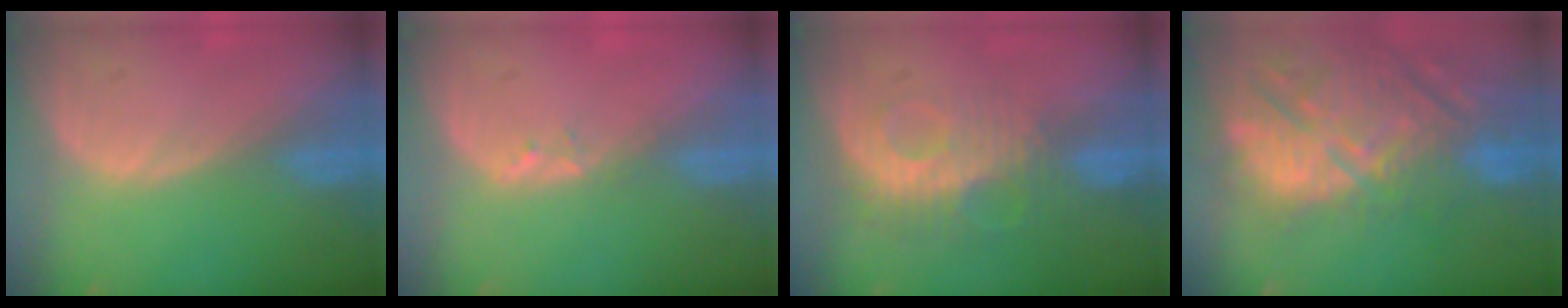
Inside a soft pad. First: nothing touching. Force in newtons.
{"total": 1.4, "press": 1.3, "slide": 0.7}
{"total": 9.2, "press": 8.1, "slide": 4.5}
{"total": 14.9, "press": 12.9, "slide": 7.4}